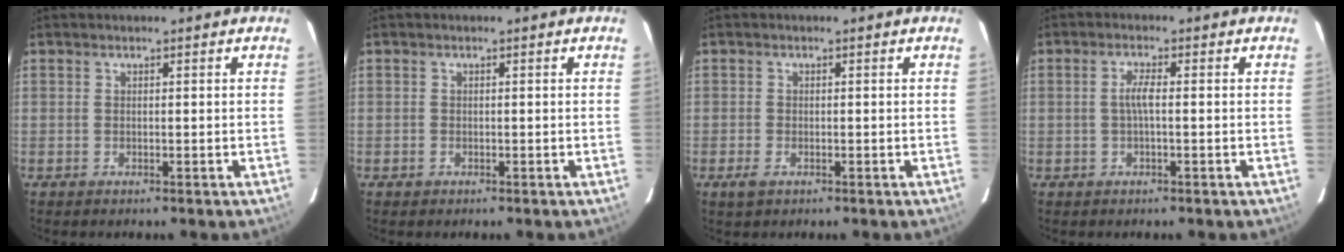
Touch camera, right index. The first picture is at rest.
{"total": 0.8, "force": [-0.5, 0.6, 0.0], "torque": [0.002, 0.001, -0.006]}
{"total": 2.2, "force": [-1.3, 1.2, 1.3], "torque": [-0.026, -0.004, -0.022]}
{"total": 2.4, "force": [-0.3, 0.2, 2.4], "torque": [-0.048, 0.005, -0.006]}